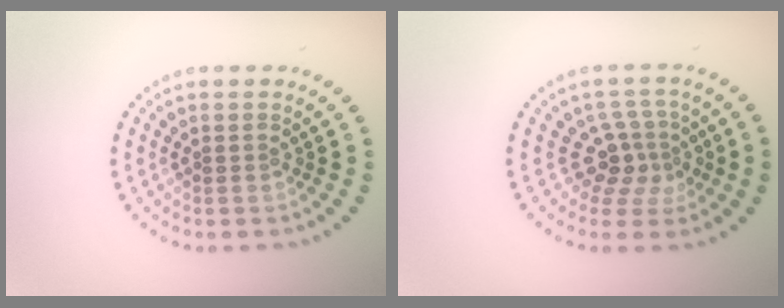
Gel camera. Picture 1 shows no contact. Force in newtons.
{"total": 3.2, "press": 2.4, "slide": 2.1}